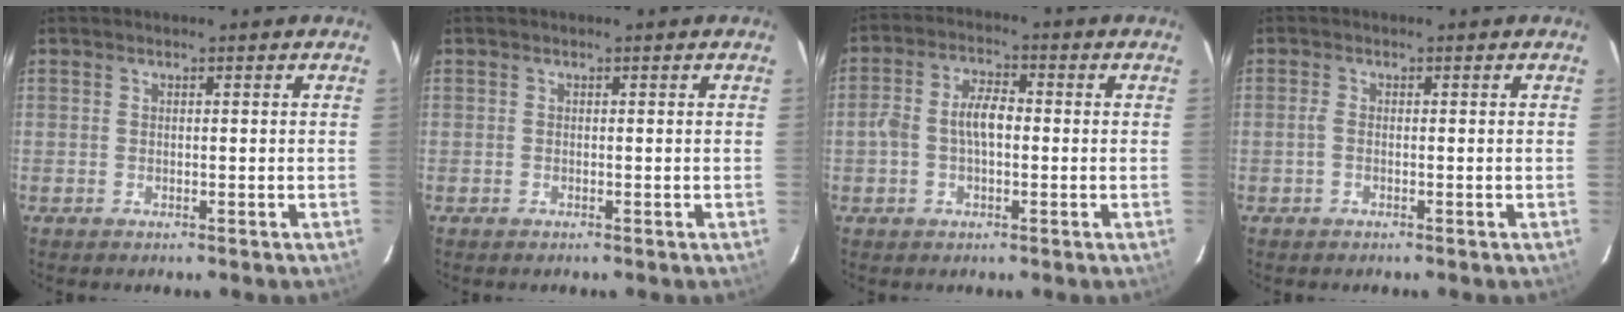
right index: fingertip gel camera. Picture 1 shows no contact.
{"total": 0.0}
{"total": 5.9, "force": [-0.6, 3.2, 5.0], "torque": [-0.100, 0.016, -0.010]}
{"total": 1.0, "force": [-0.3, 0.4, 0.9], "torque": [-0.021, 0.001, -0.008]}